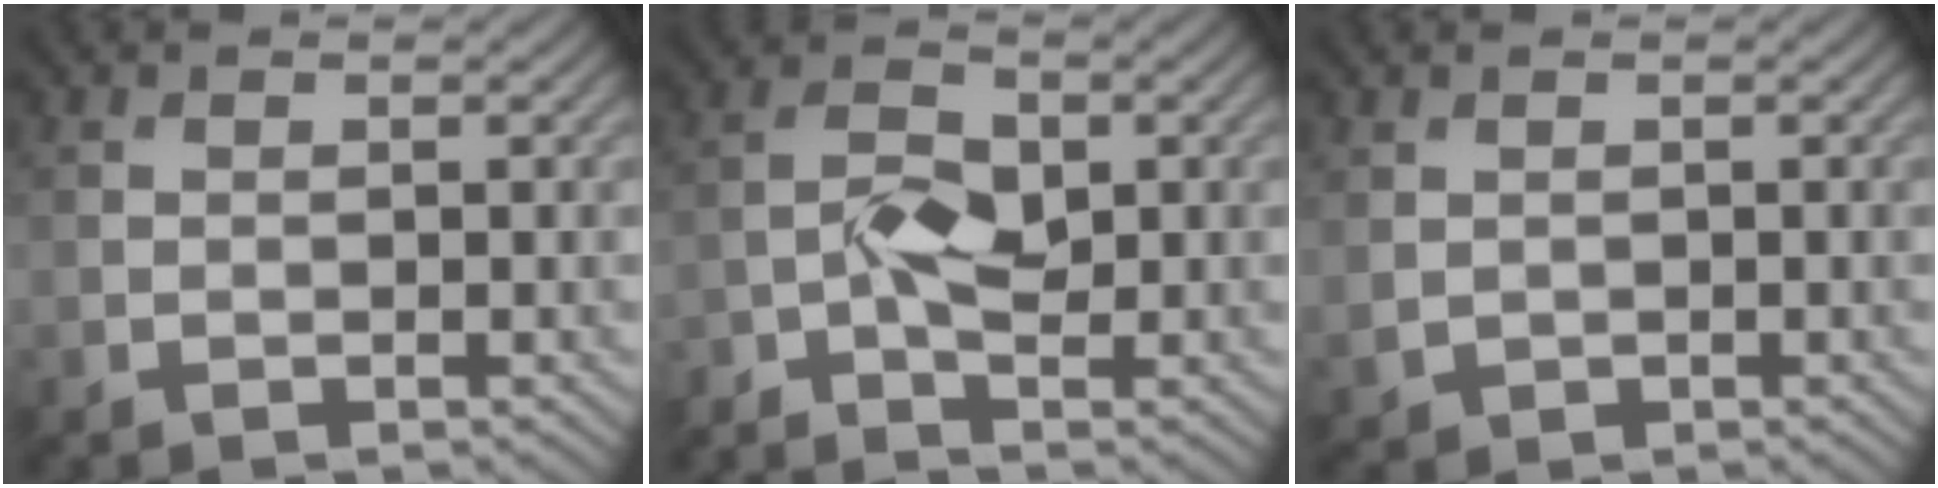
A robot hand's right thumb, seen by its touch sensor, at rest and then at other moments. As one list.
[{"total": 3.4, "force": [-1.9, 1.4, 2.5], "torque": [-0.056, 0.006, -0.046]}, {"total": 1.4, "force": [0.4, 1.2, 0.6], "torque": [-0.021, -0.006, 0.015]}]